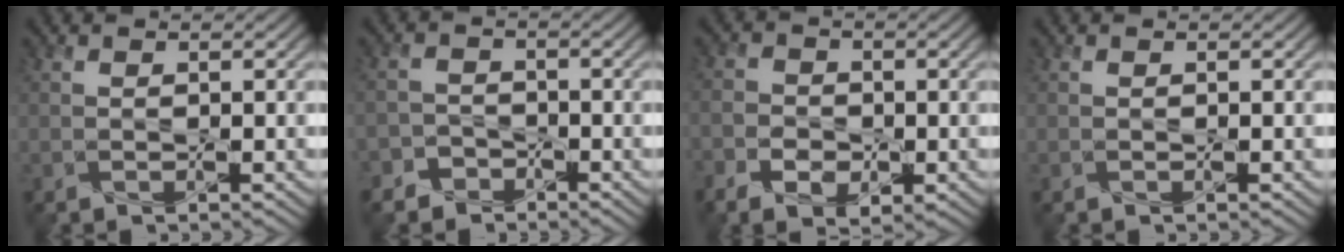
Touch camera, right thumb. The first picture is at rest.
{"total": 3.0, "force": [-2.4, 1.8, -0.2], "torque": [0.012, 0.004, -0.053]}
{"total": 4.3, "force": [-2.4, 3.0, 2.0], "torque": [-0.033, -0.007, -0.048]}
{"total": 0.0}